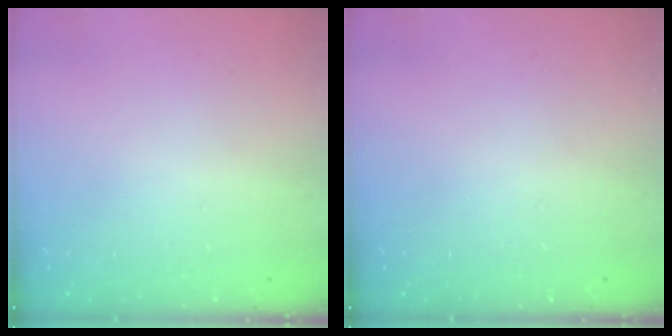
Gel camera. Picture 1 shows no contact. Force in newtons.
{"total": 0.0}